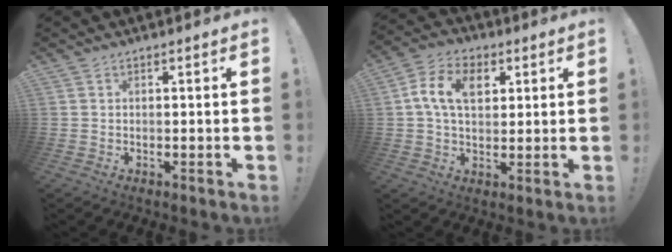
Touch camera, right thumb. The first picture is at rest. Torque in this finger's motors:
{"motor_torque": [1.47, 1.46, 0.40, -0.15, 0.02]}